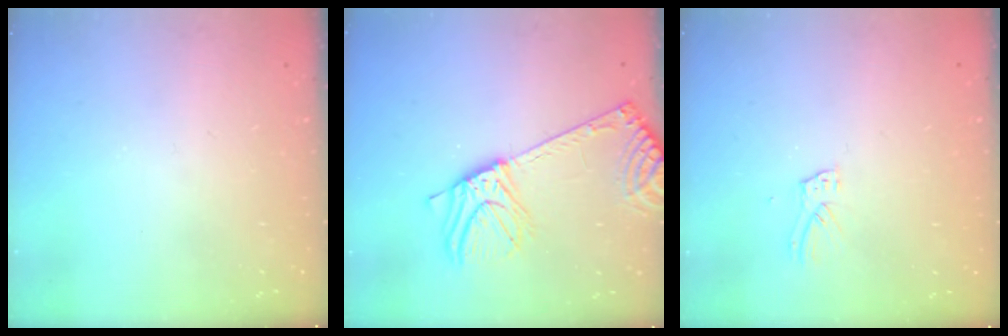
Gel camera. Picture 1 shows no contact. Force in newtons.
{"total": 14.1, "press": 13.7, "slide": 3.5}
{"total": 6.2, "press": 6.1, "slide": 0.4}